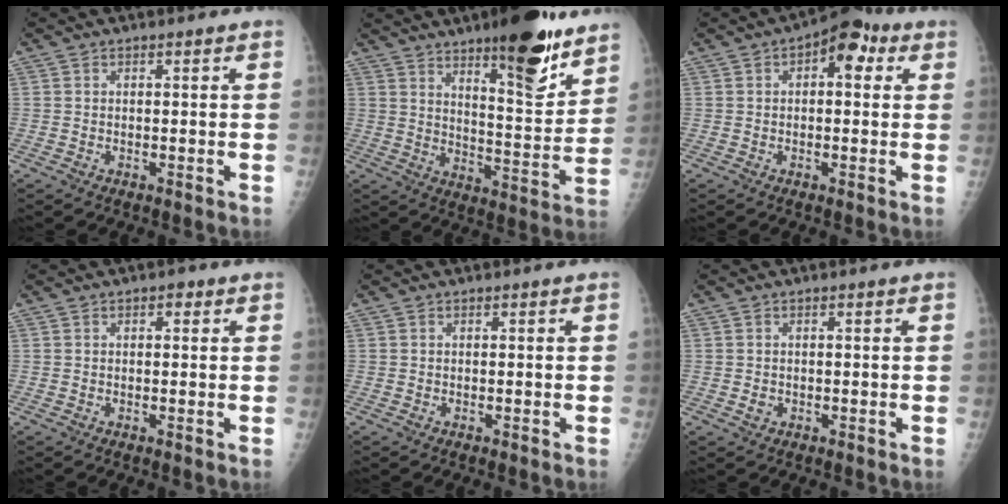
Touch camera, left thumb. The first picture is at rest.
{"total": 17.1, "force": [11.4, 4.5, 11.9], "torque": [-0.136, -0.080, 0.175]}
{"total": 7.7, "force": [2.7, 4.2, 6.0], "torque": [-0.048, 0.013, 0.025]}
{"total": 1.5, "force": [0.7, 0.9, 1.0], "torque": [-0.006, 0.000, 0.007]}
{"total": 0.0}
{"total": 1.0, "force": [-0.1, 0.9, 0.5], "torque": [-0.005, 0.001, 0.001]}